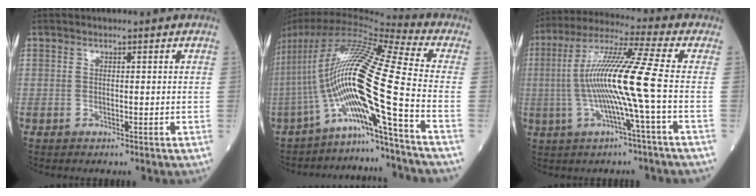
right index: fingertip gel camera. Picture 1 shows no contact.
{"total": 20.1, "force": [-7.8, -2.1, 18.4], "torque": [-0.374, 0.016, -0.148]}
{"total": 13.2, "force": [-1.4, -1.6, 13.0], "torque": [-0.254, 0.008, -0.035]}